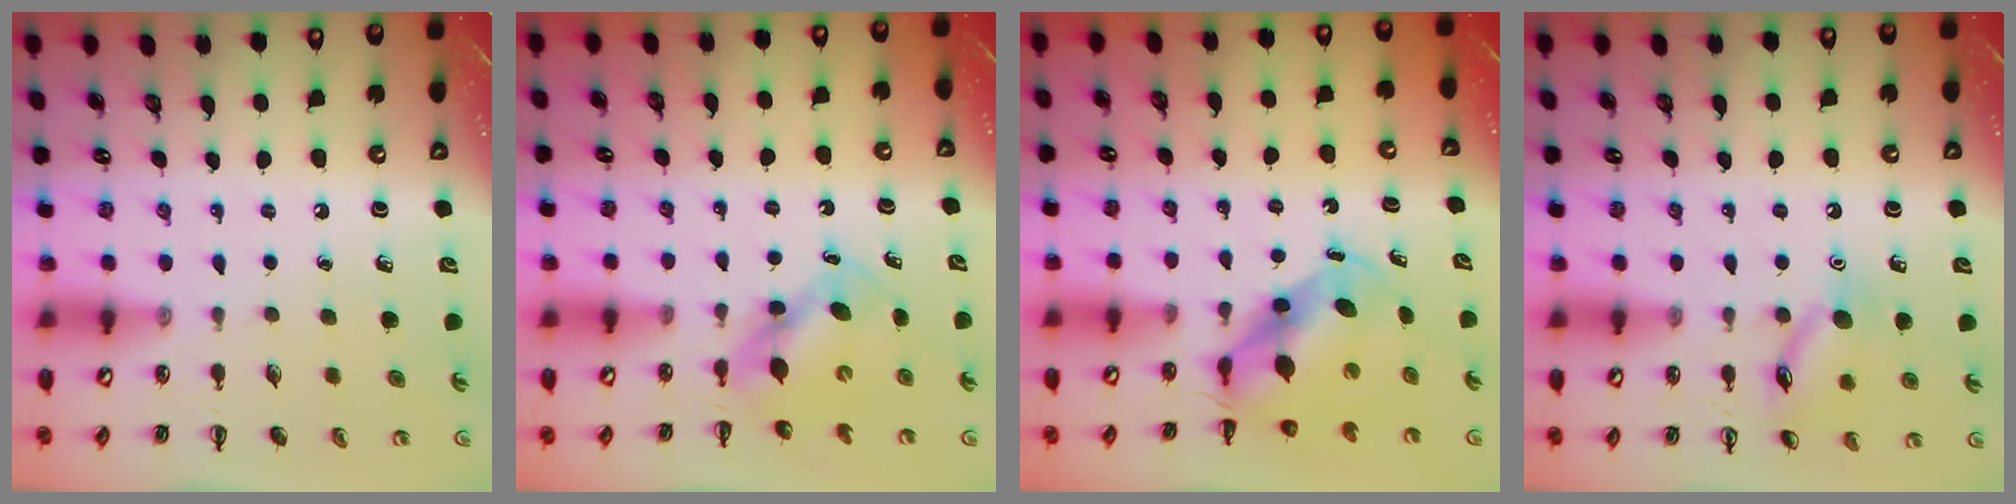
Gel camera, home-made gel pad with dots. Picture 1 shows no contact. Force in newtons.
{"total": 6.0, "press": 5.9, "slide": 1.0}
{"total": 5.6, "press": 5.5, "slide": 1.3}
{"total": 11.5, "press": 11.5, "slide": 0.6}